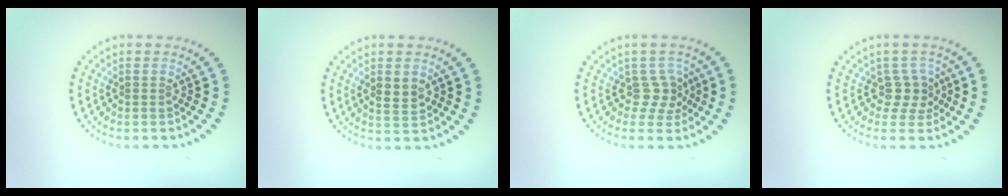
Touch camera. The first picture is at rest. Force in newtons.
{"total": 1.7, "press": 1.7, "slide": 0.3}
{"total": 2.2, "press": 1.6, "slide": 1.5}
{"total": 2.1, "press": 1.6, "slide": 1.4}